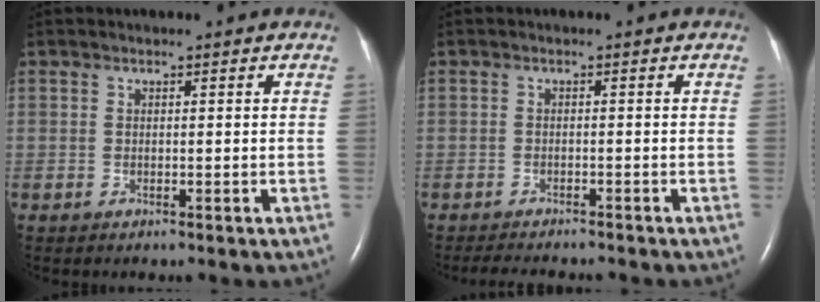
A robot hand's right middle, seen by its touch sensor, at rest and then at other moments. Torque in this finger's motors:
{"motor_torque": [0.37, -0.29, 0.02, 0.00]}